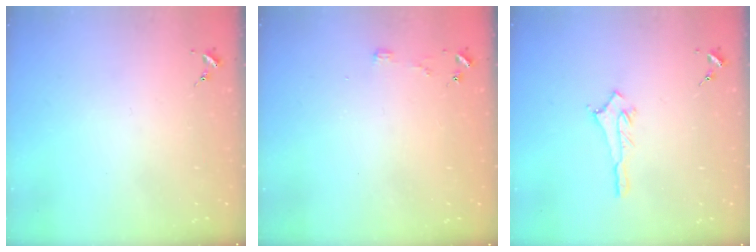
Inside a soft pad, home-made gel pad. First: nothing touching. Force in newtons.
{"total": 2.8, "press": 2.8, "slide": 0.2}
{"total": 2.8, "press": 2.8, "slide": 0.4}